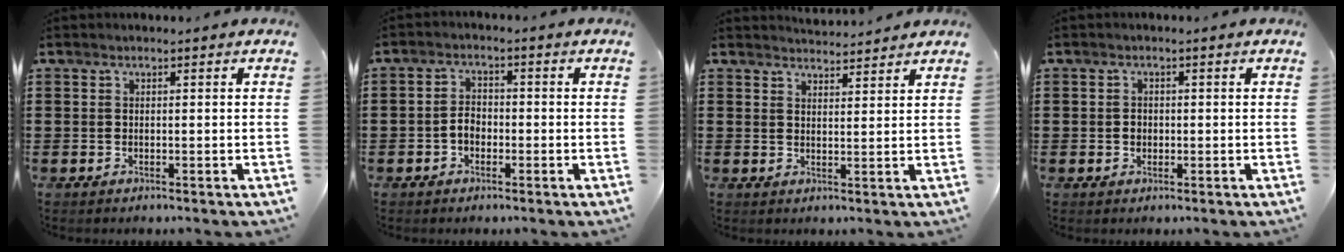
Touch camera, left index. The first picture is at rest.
{"total": 2.7, "force": [-1.0, 1.8, 1.8], "torque": [-0.045, 0.002, -0.023]}
{"total": 2.8, "force": [2.8, 0.2, -0.3], "torque": [-0.003, -0.009, 0.053]}
{"total": 1.2, "force": [-0.1, 1.0, 0.6], "torque": [-0.016, 0.006, -0.003]}